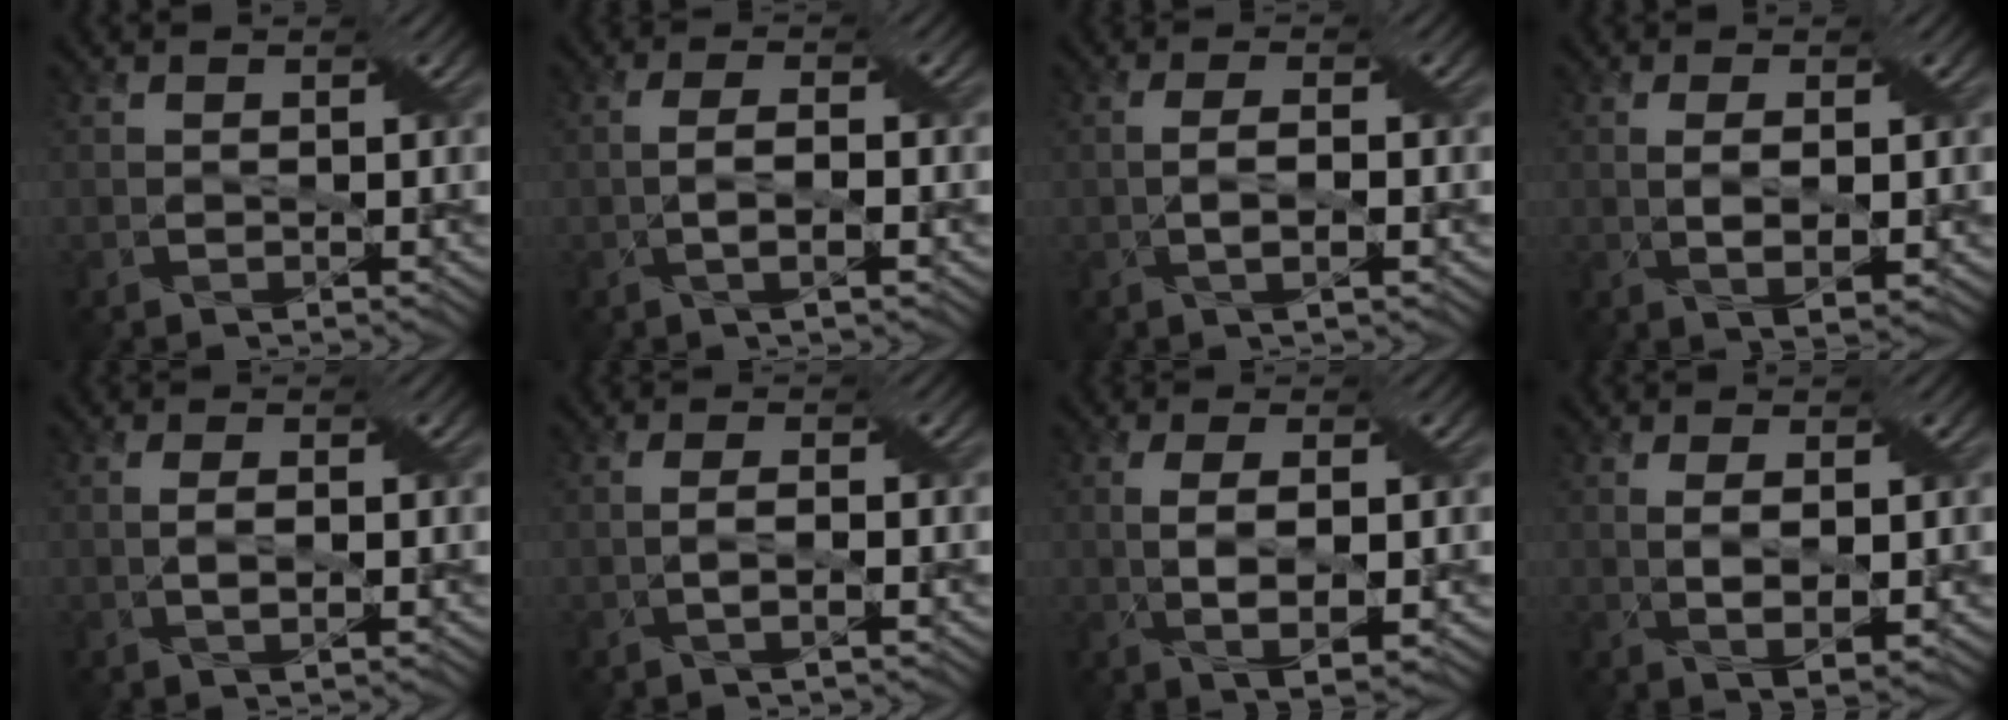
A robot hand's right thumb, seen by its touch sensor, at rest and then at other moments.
{"total": 2.8, "force": [-0.8, 0.5, 2.7], "torque": [-0.058, 0.005, -0.016]}
{"total": 2.6, "force": [-0.5, 0.6, 2.5], "torque": [-0.054, 0.003, -0.010]}
{"total": 3.5, "force": [0.0, 1.2, 3.3], "torque": [-0.071, 0.000, 0.005]}
{"total": 1.8, "force": [-0.2, 0.5, 1.8], "torque": [-0.038, 0.003, -0.003]}
{"total": 1.8, "force": [-0.4, 0.2, 1.7], "torque": [-0.037, 0.005, -0.010]}
{"total": 5.3, "force": [-0.5, 1.8, 5.0], "torque": [-0.103, -0.002, -0.003]}
{"total": 3.8, "force": [0.1, 1.3, 3.6], "torque": [-0.079, -0.001, 0.008]}